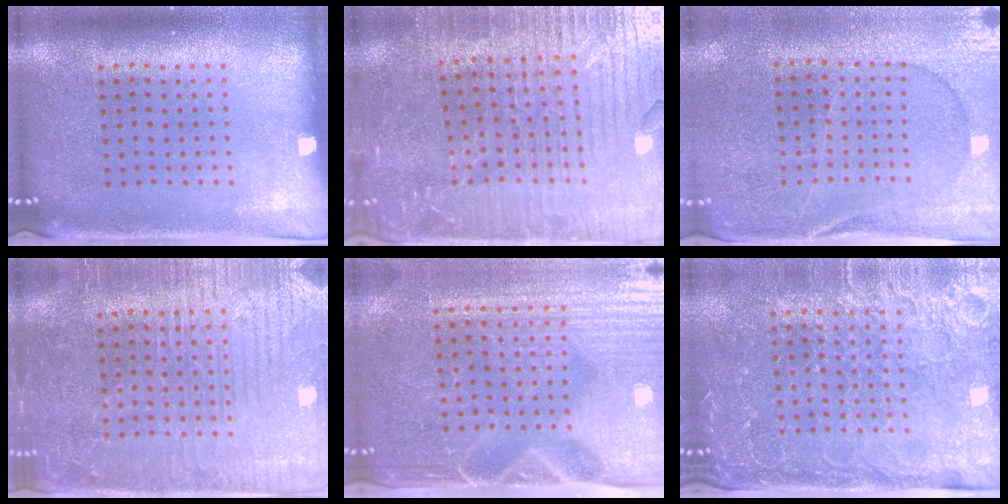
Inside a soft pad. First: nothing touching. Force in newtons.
{"total": 4.1, "press": 3.9, "slide": 1.1}
{"total": 1.1, "press": 1.1, "slide": 0.4}
{"total": 3.5, "press": 3.4, "slide": 0.9}
{"total": 4.6, "press": 4.2, "slide": 1.8}
{"total": 4.2, "press": 4.0, "slide": 1.5}